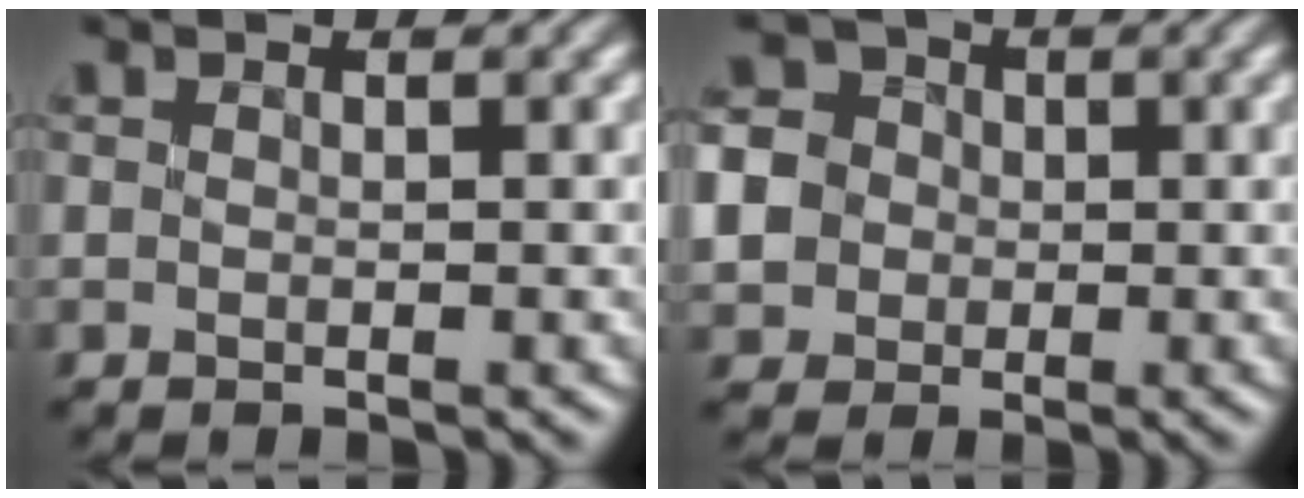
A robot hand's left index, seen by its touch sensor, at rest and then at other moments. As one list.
[{"total": 5.4, "force": [-0.4, 5.0, 1.9], "torque": [-0.052, 0.014, -0.018]}]